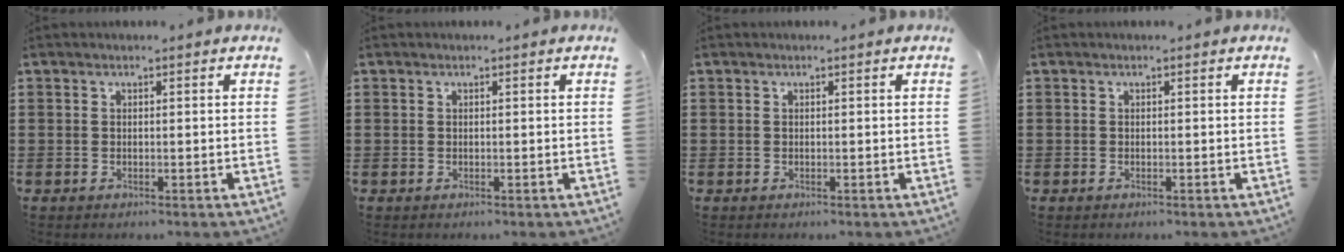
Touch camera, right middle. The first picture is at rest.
{"total": 0.0}
{"total": 0.0}
{"total": 0.0}